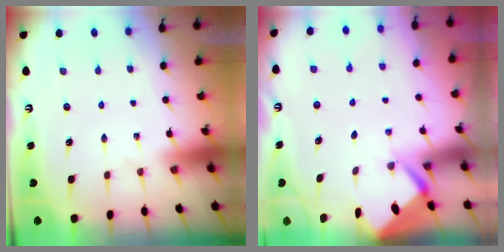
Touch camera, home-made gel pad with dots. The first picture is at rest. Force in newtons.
{"total": 2.5, "press": 2.5, "slide": 0.3}